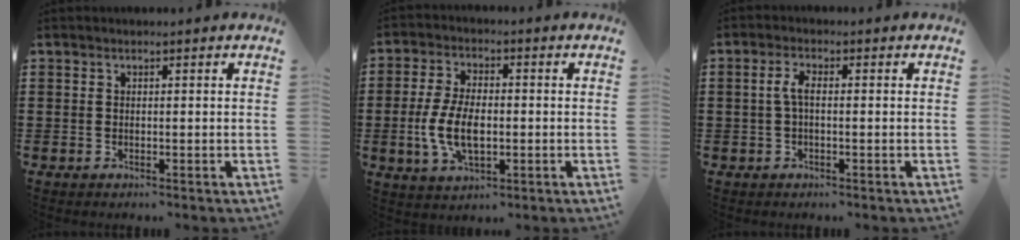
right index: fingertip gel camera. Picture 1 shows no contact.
{"total": 8.0, "force": [-1.3, 4.0, 6.9], "torque": [-0.153, -0.001, -0.027]}
{"total": 2.7, "force": [-0.3, 0.9, 2.5], "torque": [-0.062, -0.002, -0.012]}